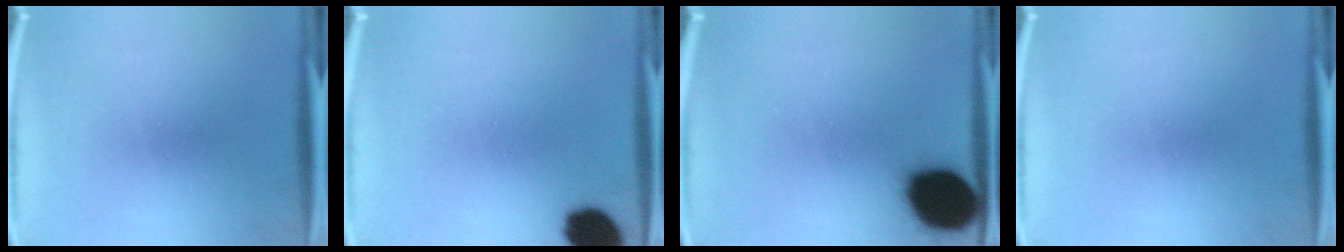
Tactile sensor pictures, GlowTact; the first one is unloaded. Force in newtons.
{"total": 10.7}
{"total": 19.2}
{"total": 0.0}